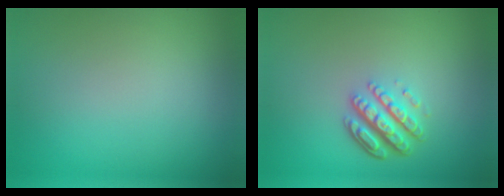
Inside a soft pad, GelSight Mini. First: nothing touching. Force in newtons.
{"total": 4.5, "press": 3.3, "slide": 3.1}